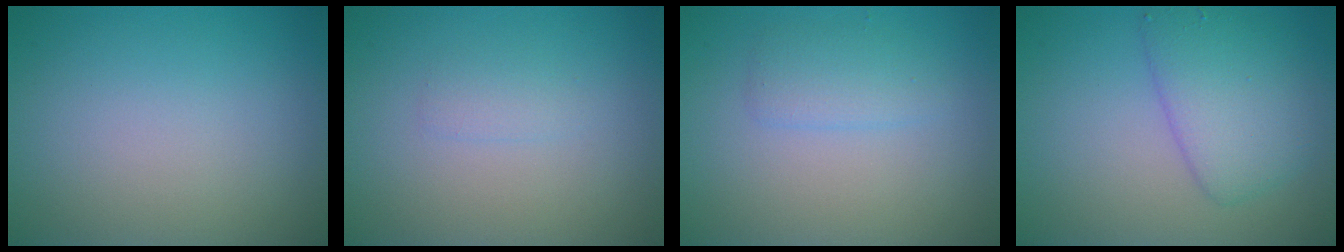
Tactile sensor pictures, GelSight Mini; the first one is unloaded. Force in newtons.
{"total": 1.0, "press": 1.0, "slide": 0.1}
{"total": 1.9, "press": 1.9, "slide": 0.1}
{"total": 4.4, "press": 4.3, "slide": 0.2}